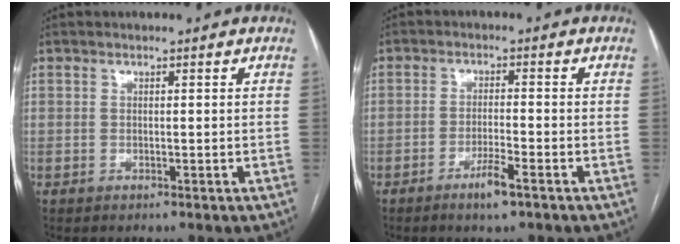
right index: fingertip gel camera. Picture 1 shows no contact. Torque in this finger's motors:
{"motor_torque": [0.09, 0.00, 0.22, 0.04]}